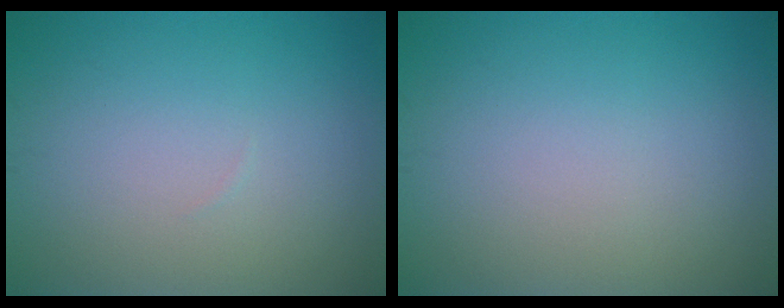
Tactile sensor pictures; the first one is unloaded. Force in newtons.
{"total": 0.0}